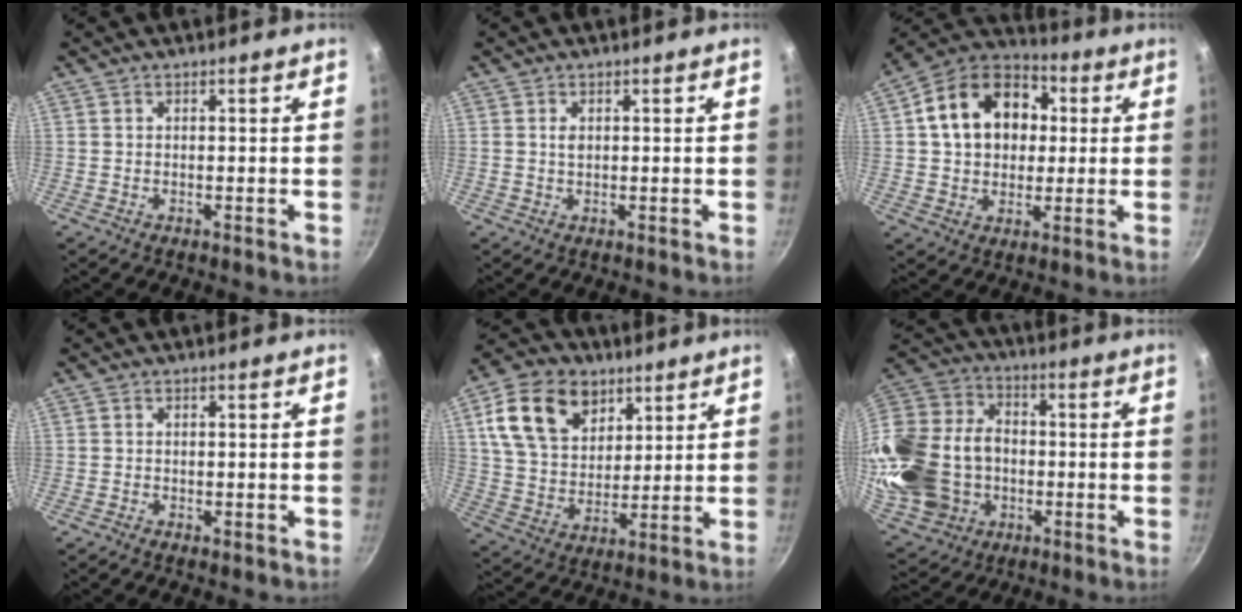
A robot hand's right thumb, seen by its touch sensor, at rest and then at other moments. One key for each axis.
{"total": 1.3, "fx": 0.3, "fy": 0.9, "fz": 1.0, "tx": -0.016, "ty": 0.000, "tz": 0.004}
{"total": 17.9, "fx": 3.4, "fy": 13.5, "fz": 11.2, "tx": -0.164, "ty": 0.029, "tz": 0.044}
{"total": 0.7, "fx": -0.4, "fy": 0.4, "fz": 0.5, "tx": -0.006, "ty": 0.000, "tz": -0.006}
{"total": 16.8, "fx": 7.5, "fy": 11.7, "fz": 9.4, "tx": -0.142, "ty": -0.018, "tz": 0.135}
{"total": 25.8, "fx": -2.9, "fy": 20.2, "fz": 15.8, "tx": -0.329, "ty": 0.039, "tz": -0.034}